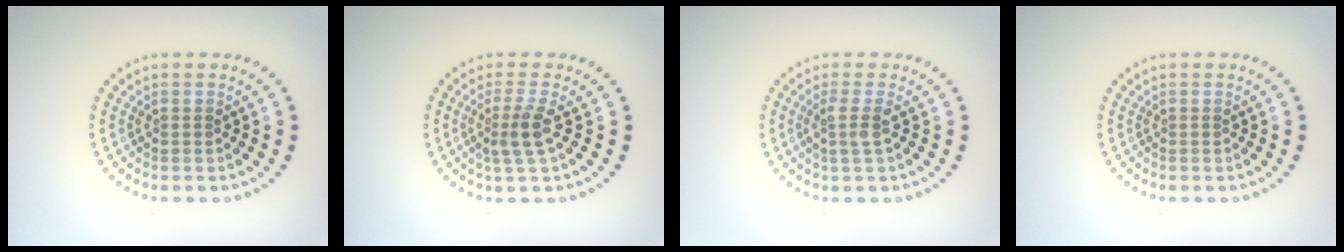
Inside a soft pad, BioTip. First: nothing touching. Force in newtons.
{"total": 2.3, "press": 1.8, "slide": 1.5}
{"total": 1.8, "press": 1.3, "slide": 1.2}
{"total": 0.0}